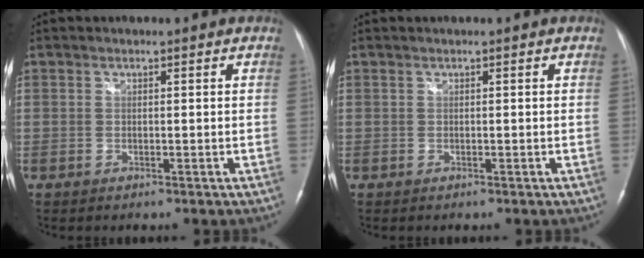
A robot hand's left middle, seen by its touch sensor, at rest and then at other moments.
{"total": 0.0}